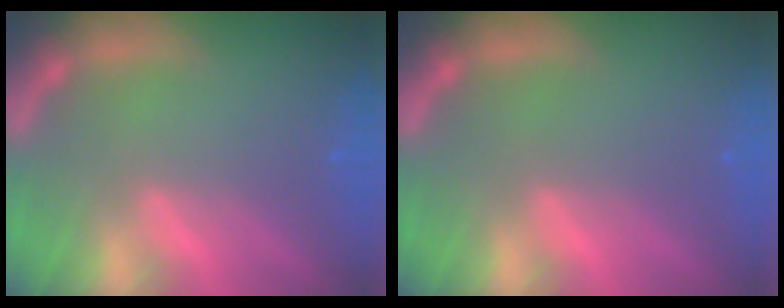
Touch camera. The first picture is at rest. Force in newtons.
{"total": 0.0}